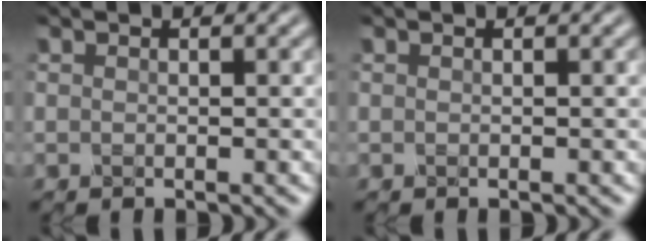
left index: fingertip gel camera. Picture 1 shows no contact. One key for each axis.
{"total": 0.0}